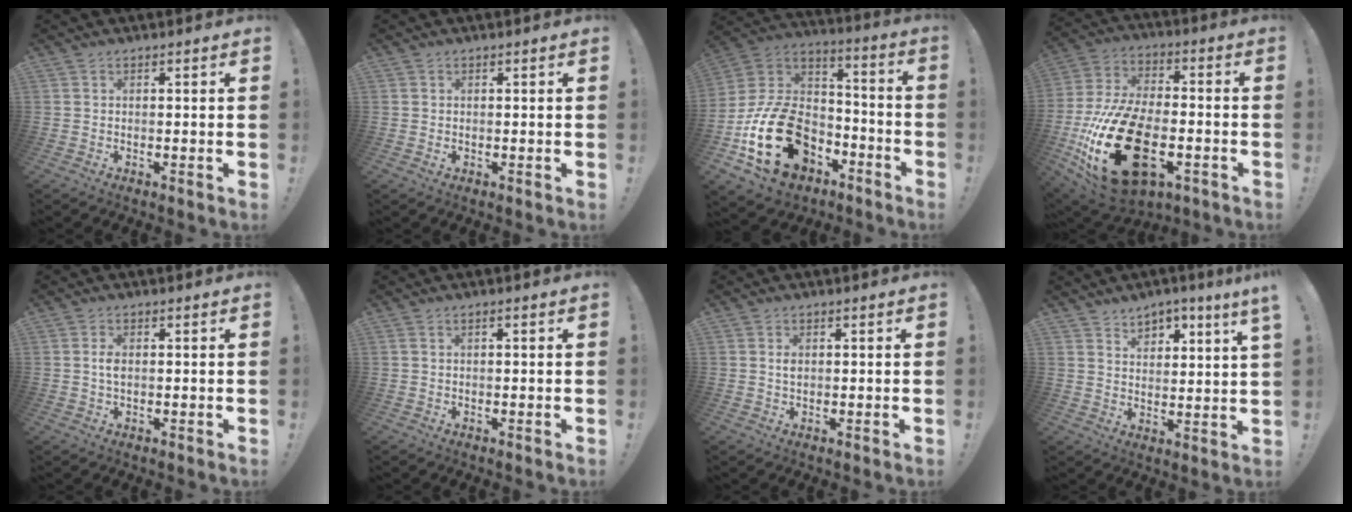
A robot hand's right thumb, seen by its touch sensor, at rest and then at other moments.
{"total": 0.0}
{"total": 25.3, "force": [-9.8, 16.8, 16.2], "torque": [-0.294, 0.060, -0.149]}
{"total": 28.9, "force": [-8.8, 16.5, 22.1], "torque": [-0.426, 0.053, -0.127]}
{"total": 2.3, "force": [0.1, 1.3, 1.9], "torque": [-0.038, 0.004, 0.001]}
{"total": 1.1, "force": [0.0, -0.1, 1.1], "torque": [-0.025, 0.001, 0.000]}
{"total": 1.5, "force": [0.3, 1.0, 1.1], "torque": [-0.023, 0.002, 0.005]}
{"total": 5.2, "force": [4.6, 0.7, 2.4], "torque": [-0.044, -0.024, 0.080]}